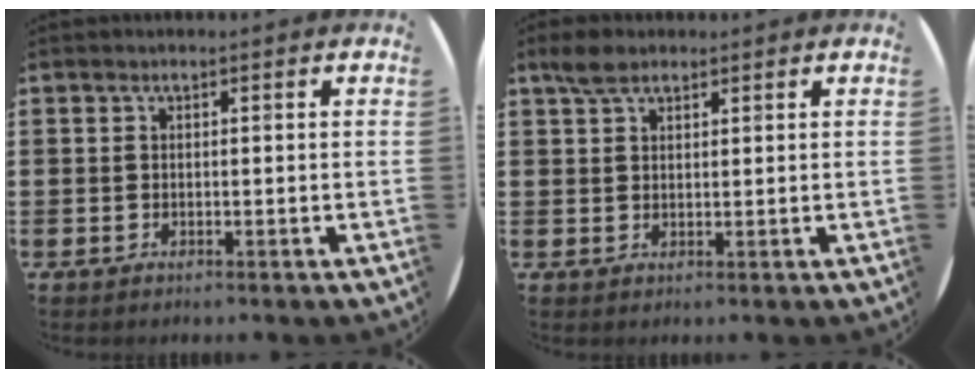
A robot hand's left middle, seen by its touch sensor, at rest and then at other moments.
{"total": 3.0, "force": [2.3, 1.4, 1.2], "torque": [-0.021, 0.003, 0.042]}